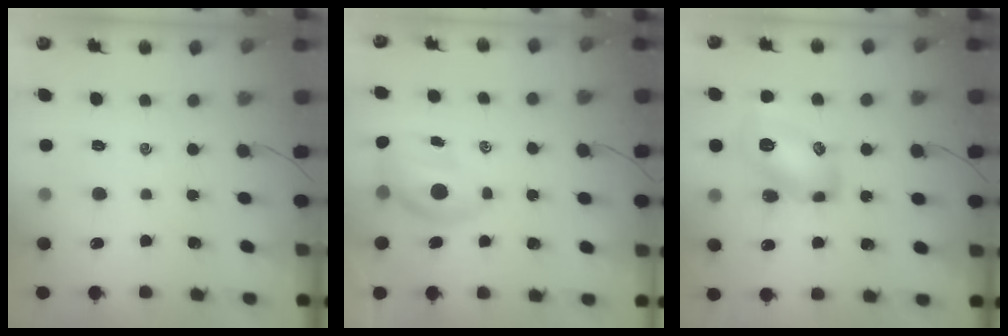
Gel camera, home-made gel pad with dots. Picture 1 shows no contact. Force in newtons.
{"total": 7.0, "press": 6.8, "slide": 1.4}
{"total": 14.6, "press": 14.6, "slide": 0.7}